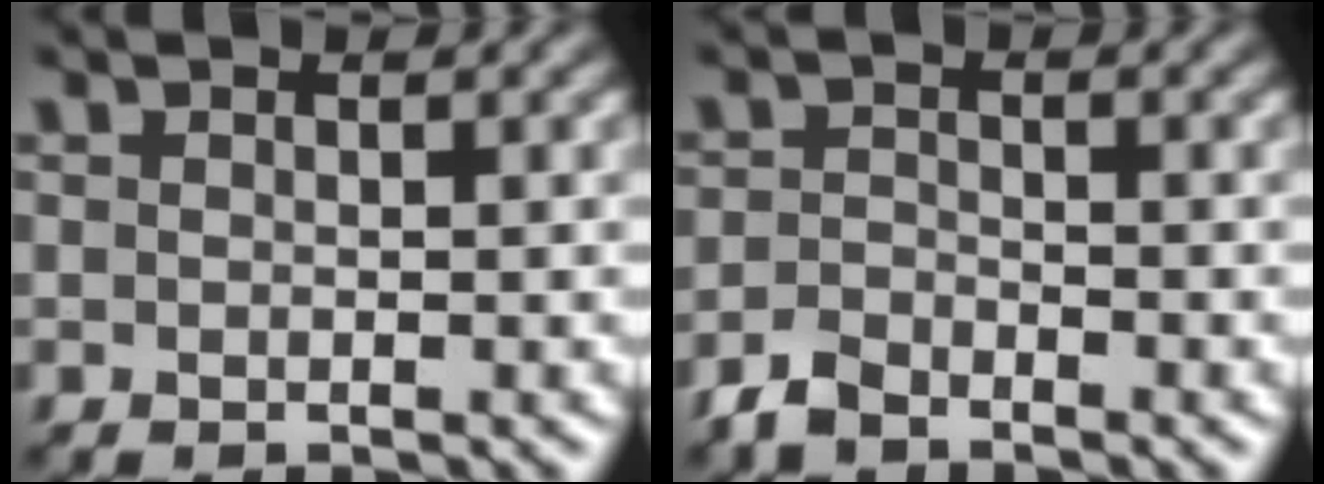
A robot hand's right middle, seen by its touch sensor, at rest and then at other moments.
{"total": 2.1, "force": [-1.9, 0.7, 0.5], "torque": [-0.011, 0.001, -0.045]}